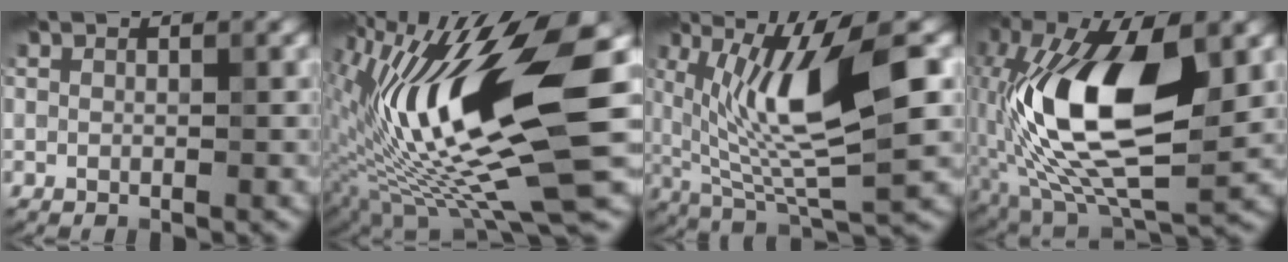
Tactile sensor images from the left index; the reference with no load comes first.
{"total": 16.0, "force": [0.0, 4.9, 15.3], "torque": [-0.278, 0.006, -0.001]}
{"total": 10.7, "force": [1.9, 2.8, 10.1], "torque": [-0.177, -0.009, 0.041]}
{"total": 13.1, "force": [0.0, 6.1, 11.6], "torque": [-0.224, 0.003, -0.008]}